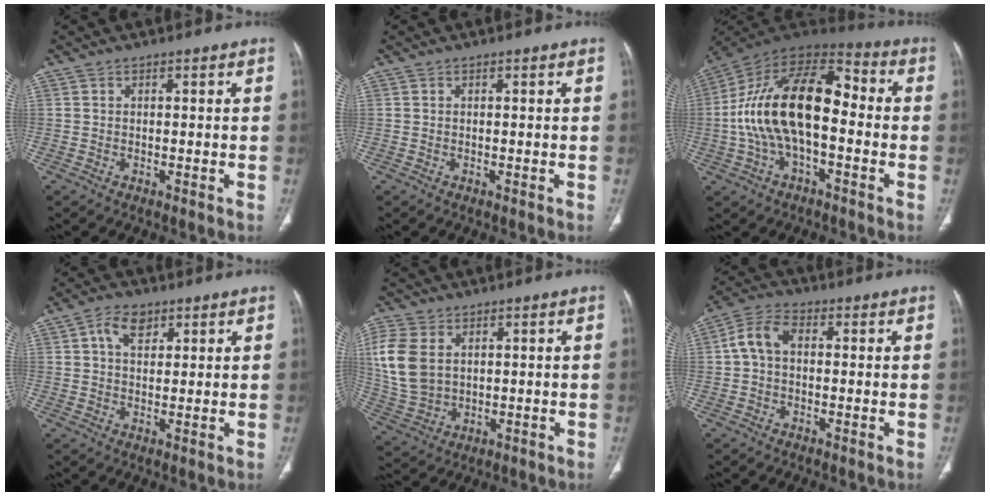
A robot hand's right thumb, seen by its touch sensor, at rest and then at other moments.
{"total": 0.0}
{"total": 20.9, "force": [-1.7, 10.8, 17.8], "torque": [-0.319, 0.047, -0.035]}
{"total": 5.0, "force": [2.3, 3.2, 3.1], "torque": [-0.042, -0.001, 0.038]}
{"total": 11.6, "force": [2.4, 8.3, 7.7], "torque": [-0.172, -0.005, 0.057]}
{"total": 6.5, "force": [0.4, 4.4, 4.8], "torque": [-0.091, 0.024, 0.000]}